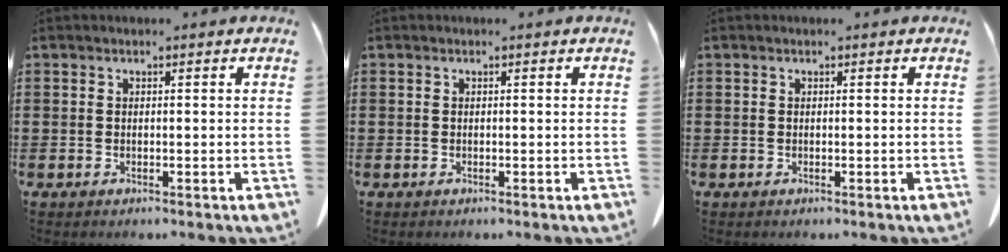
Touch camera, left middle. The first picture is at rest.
{"total": 0.0}
{"total": 0.0}